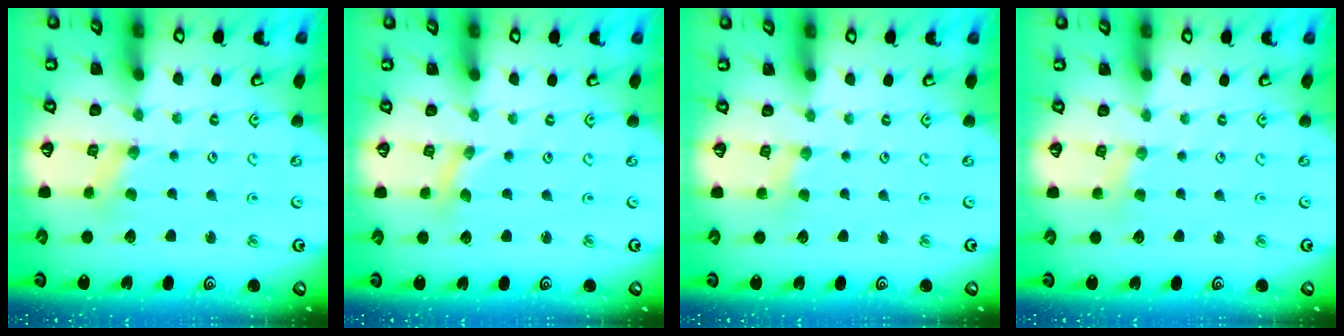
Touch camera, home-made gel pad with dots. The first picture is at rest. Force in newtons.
{"total": 0.0}
{"total": 1.8, "press": 1.8, "slide": 0.3}
{"total": 2.7, "press": 2.6, "slide": 0.4}